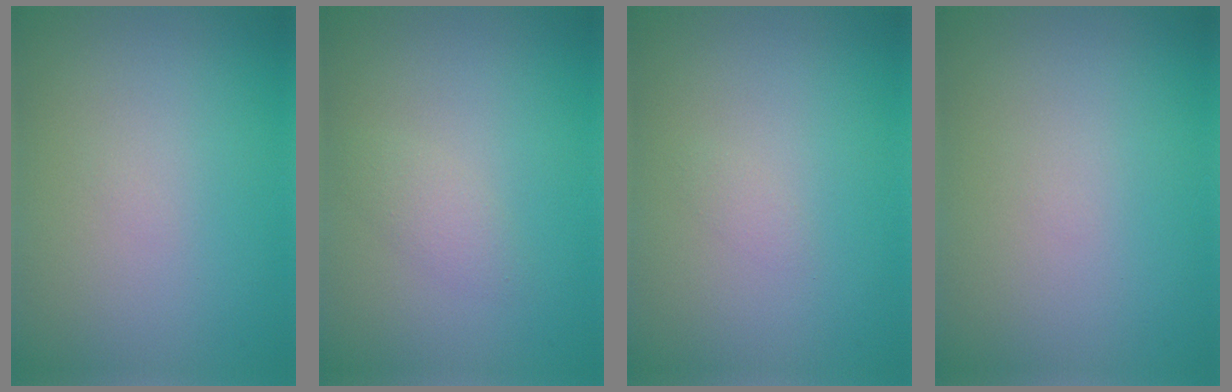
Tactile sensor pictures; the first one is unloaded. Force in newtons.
{"total": 1.3, "press": 1.3, "slide": 0.0}
{"total": 0.5, "press": 0.5, "slide": 0.0}
{"total": 0.0}